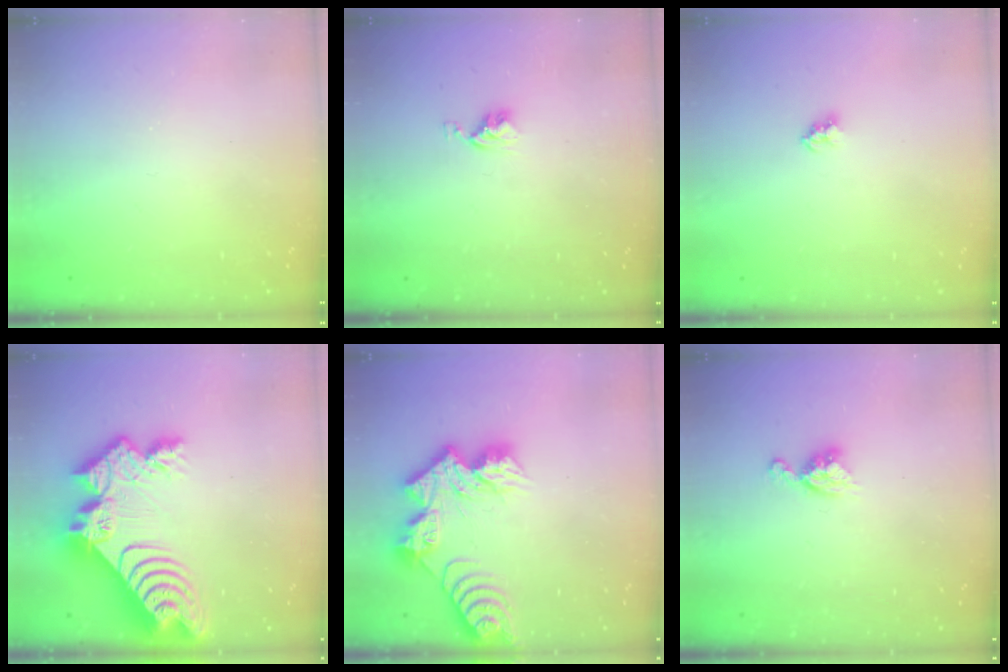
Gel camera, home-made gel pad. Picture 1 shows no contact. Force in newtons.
{"total": 4.0, "press": 4.0, "slide": 0.5}
{"total": 2.5, "press": 2.5, "slide": 0.1}
{"total": 19.7, "press": 19.6, "slide": 1.9}
{"total": 13.5, "press": 13.5, "slide": 1.1}
{"total": 7.2, "press": 7.2, "slide": 0.4}